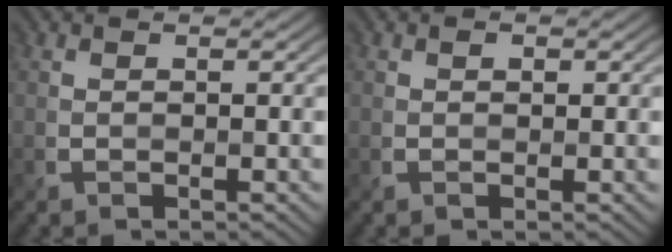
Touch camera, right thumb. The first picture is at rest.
{"total": 0.5, "force": [0.2, 0.4, 0.4], "torque": [-0.006, 0.000, 0.003]}